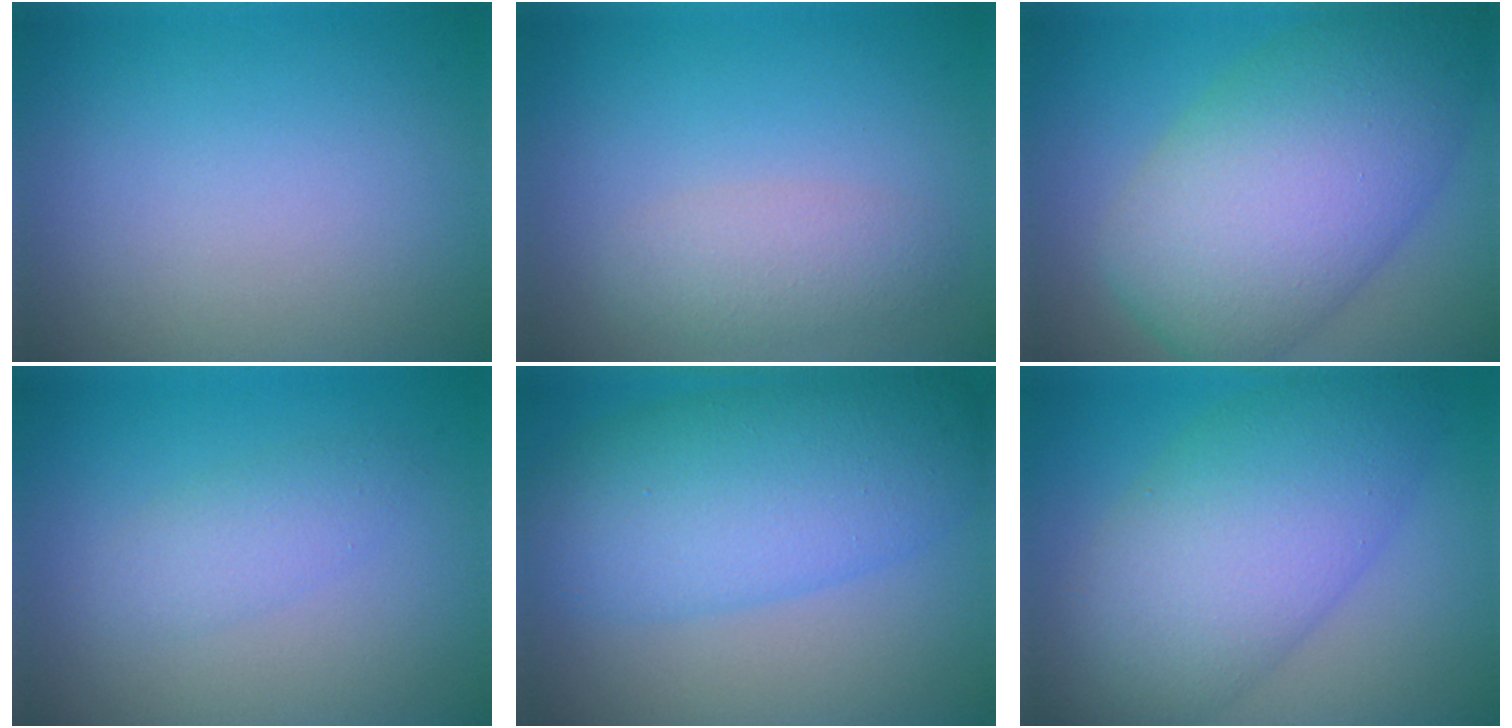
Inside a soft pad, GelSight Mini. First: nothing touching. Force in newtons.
{"total": 2.4, "press": 2.4, "slide": 0.0}
{"total": 11.5, "press": 11.5, "slide": 0.7}
{"total": 2.0, "press": 2.0, "slide": 0.1}
{"total": 8.1, "press": 8.1, "slide": 0.0}
{"total": 9.3, "press": 9.3, "slide": 0.3}